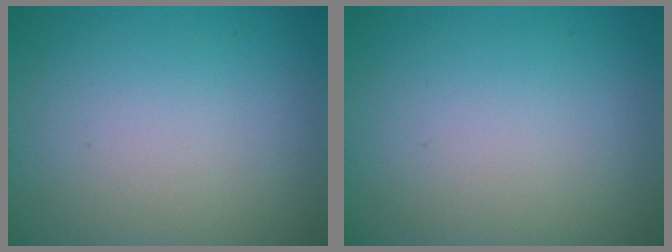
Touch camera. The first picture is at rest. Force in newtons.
{"total": 0.0}